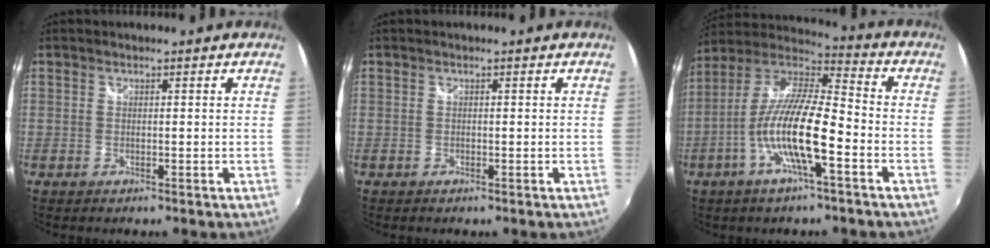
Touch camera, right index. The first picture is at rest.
{"total": 0.0}
{"total": 15.0, "force": [-5.6, 2.9, 13.6], "torque": [-0.261, -0.007, -0.110]}